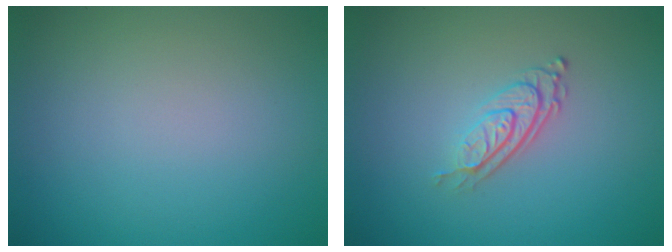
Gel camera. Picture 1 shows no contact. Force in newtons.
{"total": 2.9, "press": 1.9, "slide": 2.2}